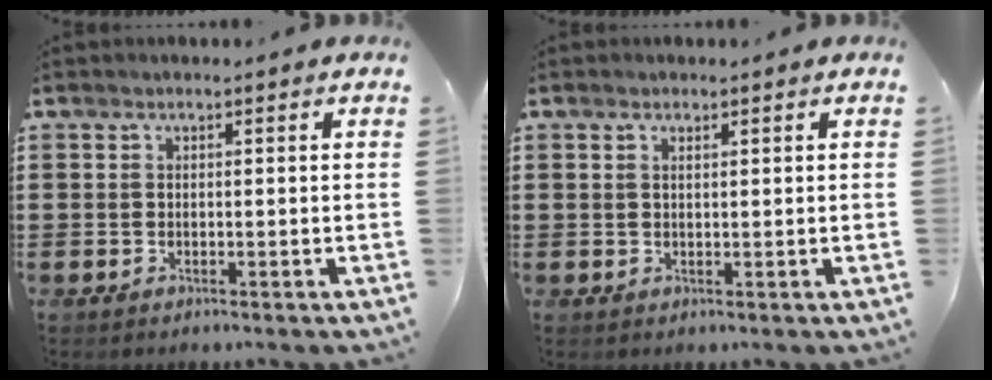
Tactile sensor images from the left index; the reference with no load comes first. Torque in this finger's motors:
{"motor_torque": [-0.28, 0.41, -0.05, -0.01]}